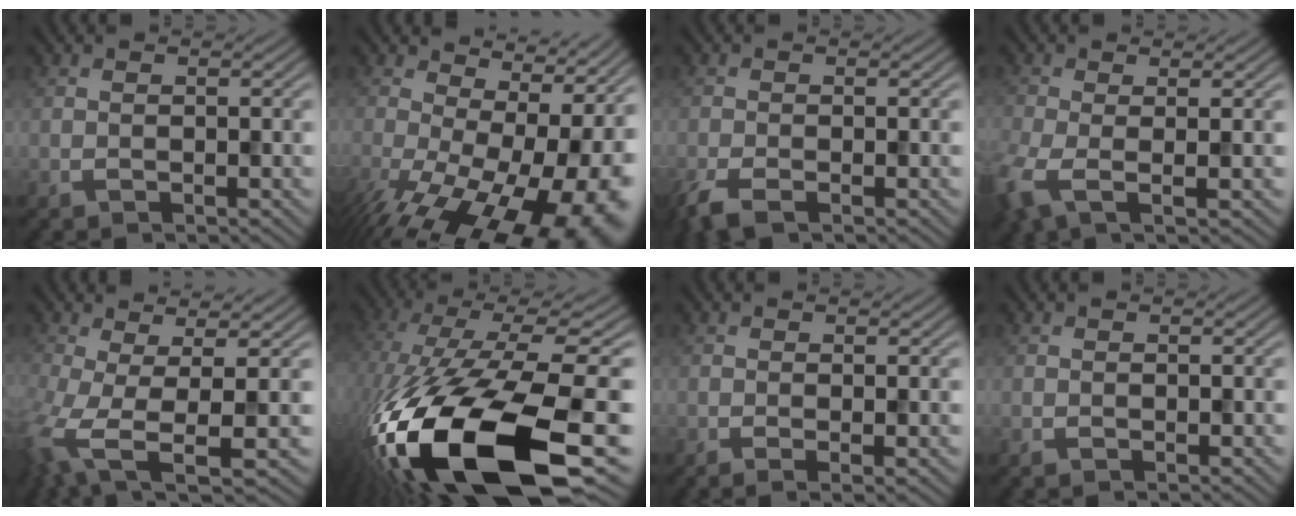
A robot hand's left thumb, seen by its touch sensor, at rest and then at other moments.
{"total": 17.7, "force": [-4.3, 9.4, 14.4], "torque": [-0.209, -0.048, -0.036]}
{"total": 3.0, "force": [-2.4, 0.6, 1.7], "torque": [-0.038, -0.009, -0.049]}
{"total": 4.7, "force": [-1.6, 1.9, 4.0], "torque": [-0.100, -0.016, -0.029]}
{"total": 6.5, "force": [-1.9, 2.2, 5.8], "torque": [-0.119, -0.027, -0.034]}
{"total": 19.5, "force": [-9.1, 7.2, 15.7], "torque": [-0.317, -0.056, -0.129]}
{"total": 1.6, "force": [-0.2, 0.4, 1.5], "torque": [-0.022, -0.004, -0.004]}
{"total": 0.0}